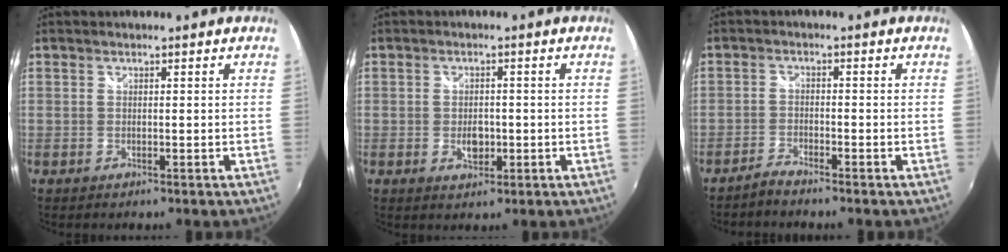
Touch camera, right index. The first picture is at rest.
{"total": 3.4, "force": [-0.8, 2.2, 2.4], "torque": [-0.040, -0.003, -0.012]}
{"total": 2.6, "force": [-2.5, 0.2, 0.6], "torque": [-0.025, -0.004, -0.053]}